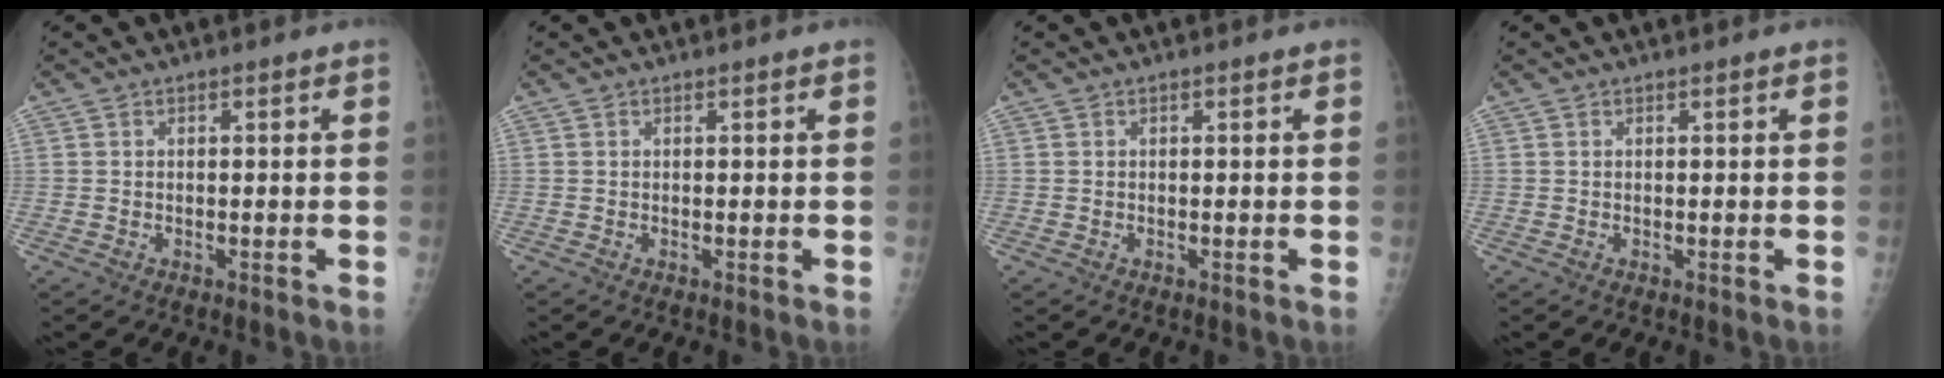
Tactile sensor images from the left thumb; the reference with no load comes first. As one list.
[{"total": 0.0}, {"total": 0.0}, {"total": 0.0}]